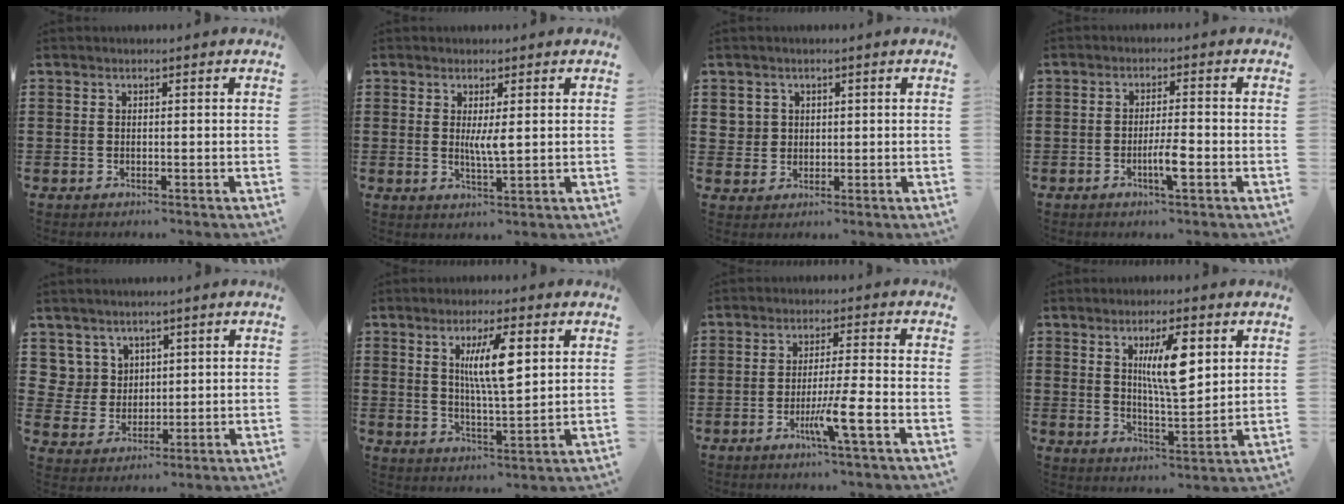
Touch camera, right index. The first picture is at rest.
{"total": 3.2, "force": [0.5, 0.5, 3.1], "torque": [-0.063, -0.002, 0.006]}
{"total": 2.7, "force": [0.9, 2.5, 0.4], "torque": [-0.021, 0.009, 0.017]}
{"total": 4.3, "force": [-1.7, 0.5, 4.0], "torque": [-0.075, -0.004, -0.032]}
{"total": 5.1, "force": [2.7, 4.3, 0.4], "torque": [-0.034, 0.008, 0.053]}
{"total": 8.3, "force": [2.7, 1.9, 7.6], "torque": [-0.137, 0.000, 0.039]}
{"total": 6.9, "force": [-3.1, -0.1, 6.1], "torque": [-0.105, -0.012, -0.053]}
{"total": 8.5, "force": [3.1, 2.3, 7.6], "torque": [-0.130, -0.001, 0.045]}